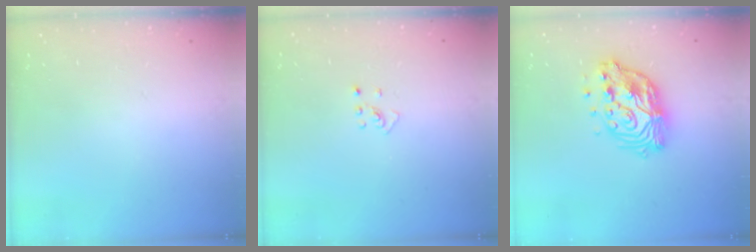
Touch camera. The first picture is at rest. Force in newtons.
{"total": 2.7, "press": 2.7, "slide": 0.5}
{"total": 14.1, "press": 14.1, "slide": 1.1}